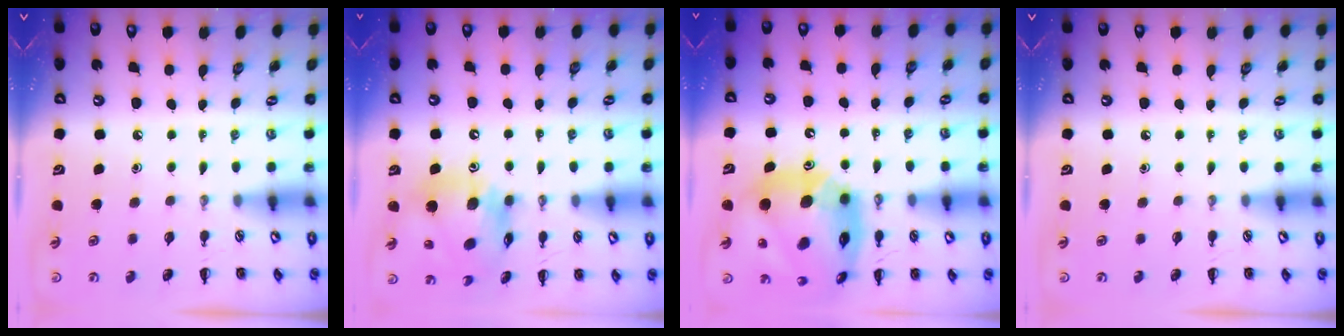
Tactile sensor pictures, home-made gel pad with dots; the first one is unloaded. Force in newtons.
{"total": 14.8, "press": 14.1, "slide": 4.3}
{"total": 22.0, "press": 21.1, "slide": 6.3}
{"total": 0.0}